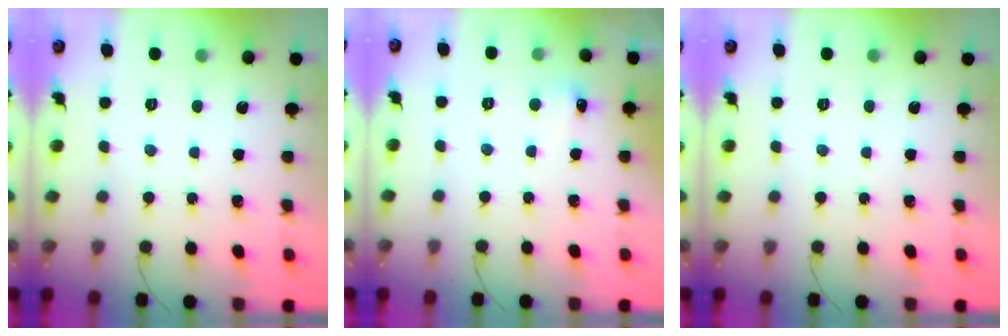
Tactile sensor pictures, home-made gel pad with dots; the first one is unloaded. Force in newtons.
{"total": 4.6, "press": 4.4, "slide": 1.4}
{"total": 0.0}